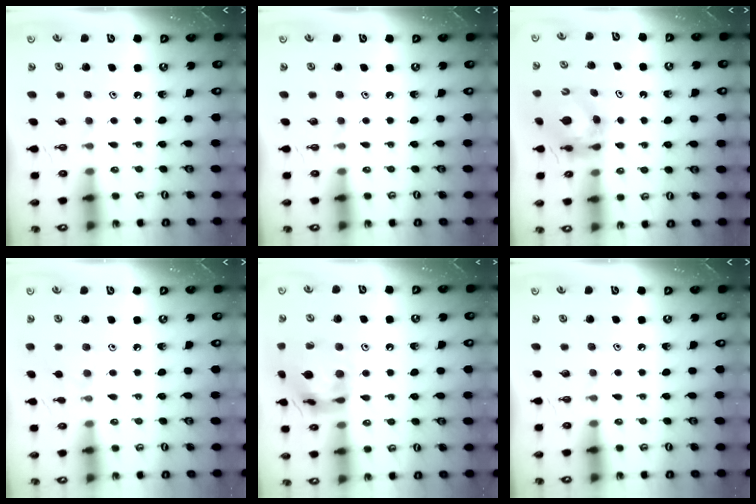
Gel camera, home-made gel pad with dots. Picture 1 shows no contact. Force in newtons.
{"total": 0.0}
{"total": 5.7, "press": 5.6, "slide": 0.6}
{"total": 3.5, "press": 3.5, "slide": 0.5}
{"total": 15.0, "press": 14.9, "slide": 1.4}
{"total": 0.0}